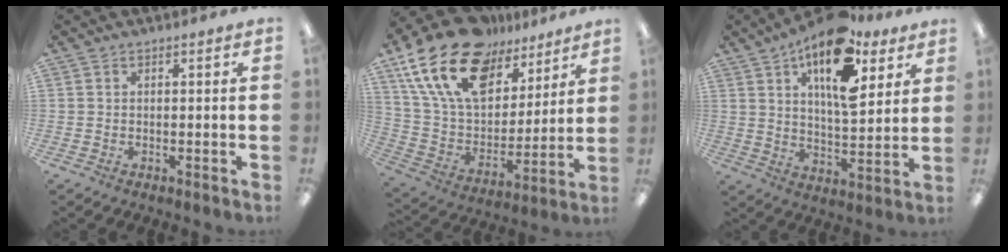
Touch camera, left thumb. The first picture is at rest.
{"total": 22.0, "force": [13.8, 12.3, 12.0], "torque": [-0.238, -0.075, 0.247]}
{"total": 18.5, "force": [10.5, 8.1, 12.9], "torque": [-0.194, -0.049, 0.173]}